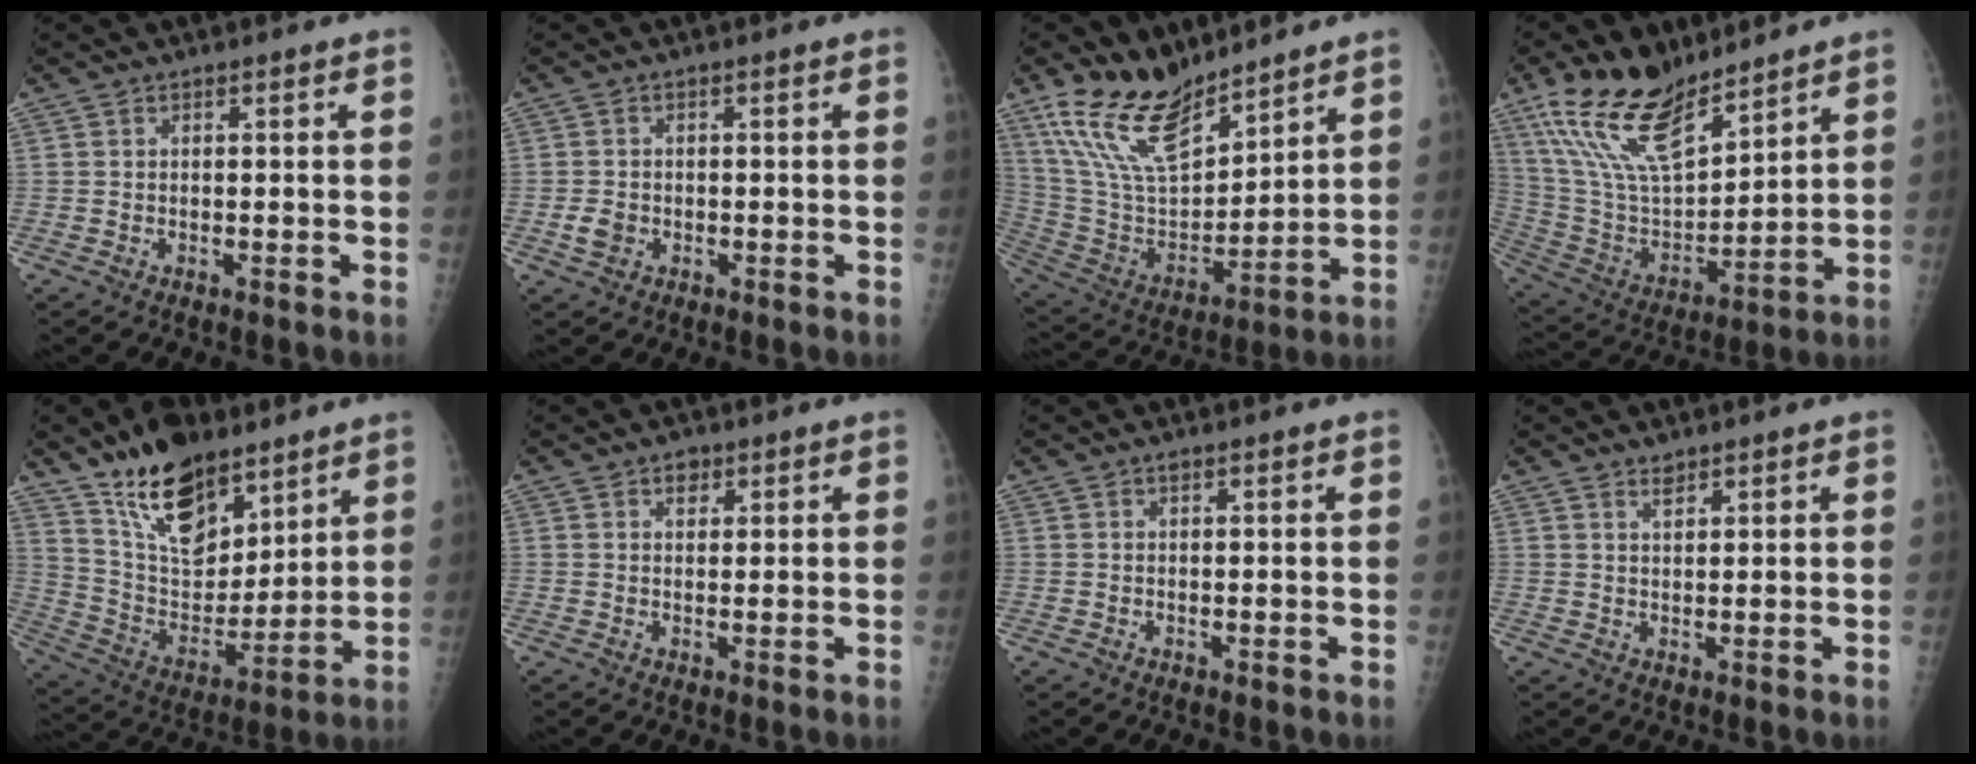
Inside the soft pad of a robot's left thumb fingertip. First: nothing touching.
{"total": 2.7, "force": [-0.7, 2.2, 1.4], "torque": [-0.020, 0.002, -0.010]}
{"total": 17.0, "force": [13.2, 6.7, 8.5], "torque": [-0.131, -0.068, 0.263]}
{"total": 19.0, "force": [13.6, 7.3, 11.0], "torque": [-0.179, -0.061, 0.269]}
{"total": 19.3, "force": [13.2, 9.6, 10.3], "torque": [-0.123, -0.074, 0.238]}
{"total": 2.3, "force": [1.3, 1.7, 1.0], "torque": [-0.001, -0.005, 0.016]}
{"total": 0.7, "force": [0.4, 0.4, 0.4], "torque": [-0.005, -0.001, 0.004]}
{"total": 2.0, "force": [1.6, 1.0, 0.8], "torque": [-0.006, -0.012, 0.027]}